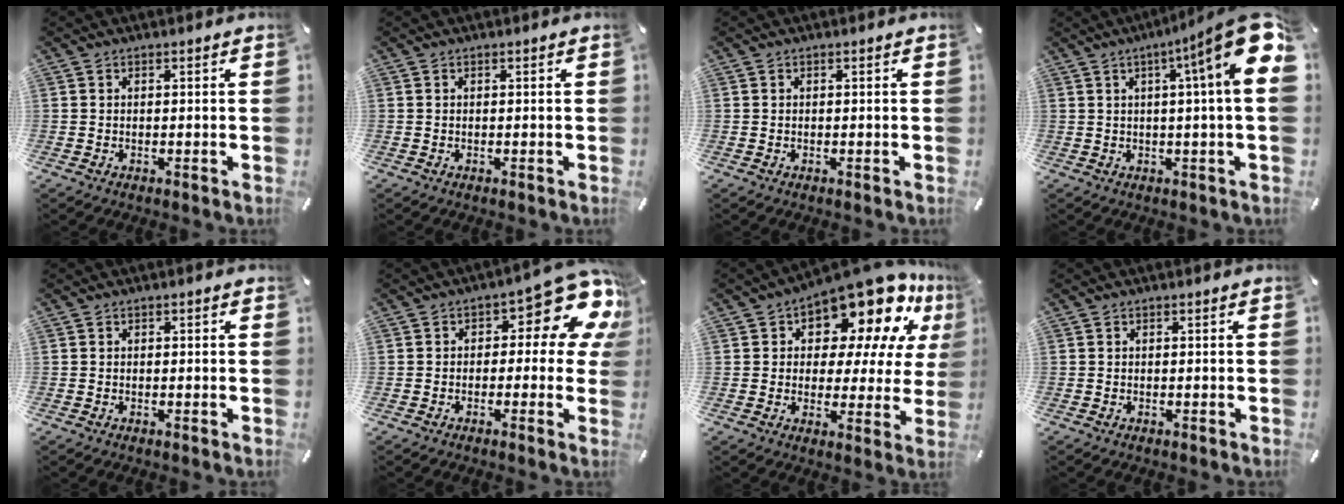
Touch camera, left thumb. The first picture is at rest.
{"total": 0.0}
{"total": 0.0}
{"total": 16.2, "force": [5.5, 0.5, 15.2], "torque": [-0.222, -0.041, 0.067]}
{"total": 0.0}
{"total": 12.5, "force": [5.5, 5.7, 9.7], "torque": [-0.122, -0.044, 0.090]}
{"total": 17.9, "force": [12.1, 8.5, 10.1], "torque": [-0.152, -0.095, 0.205]}
{"total": 0.0}